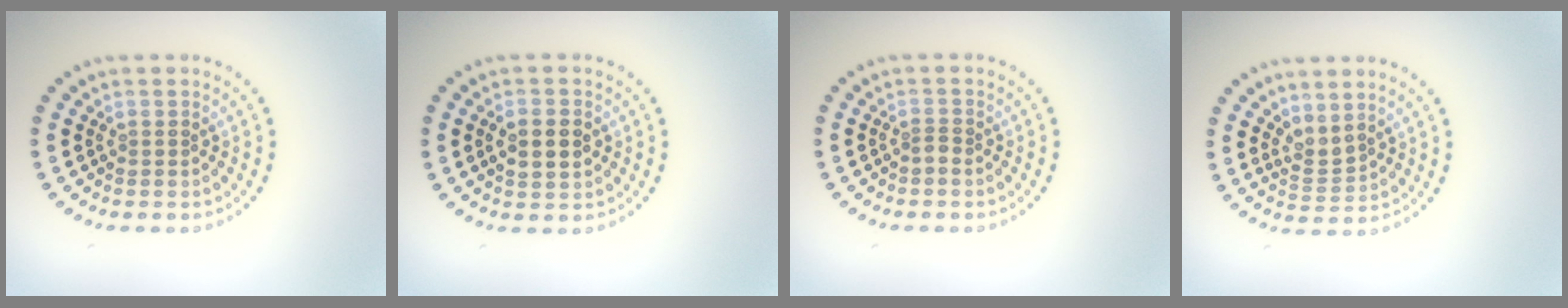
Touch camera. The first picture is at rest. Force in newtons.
{"total": 3.0, "press": 3.0, "slide": 0.2}
{"total": 0.9, "press": 0.5, "slide": 0.7}
{"total": 1.7, "press": 1.2, "slide": 1.2}